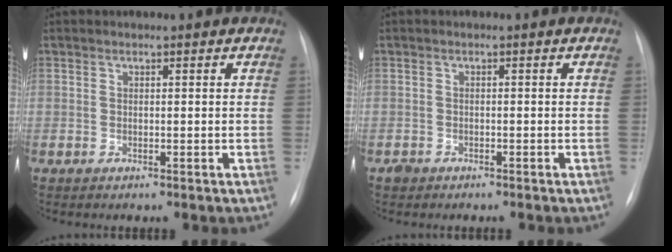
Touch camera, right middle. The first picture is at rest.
{"total": 1.2, "force": [-0.9, 0.7, 0.2], "torque": [-0.007, 0.002, -0.016]}